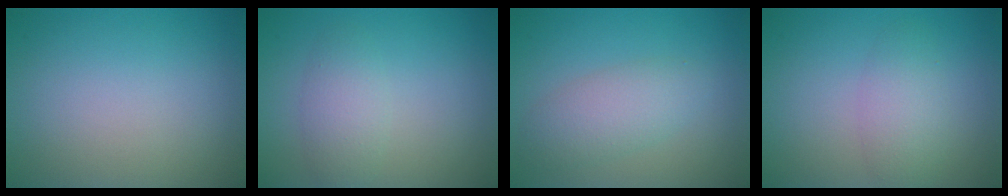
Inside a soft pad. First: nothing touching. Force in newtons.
{"total": 2.5, "press": 2.5, "slide": 0.1}
{"total": 3.3, "press": 3.3, "slide": 0.2}
{"total": 2.7, "press": 2.7, "slide": 0.1}